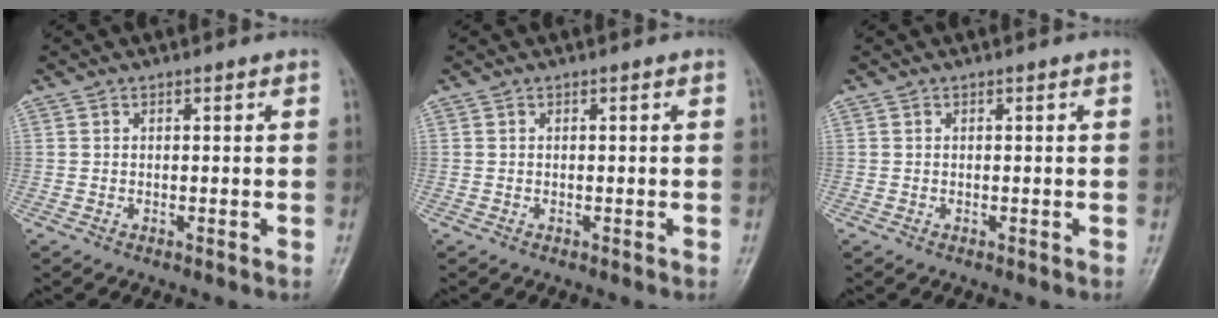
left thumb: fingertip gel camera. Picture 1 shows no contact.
{"total": 0.0}
{"total": 0.0}